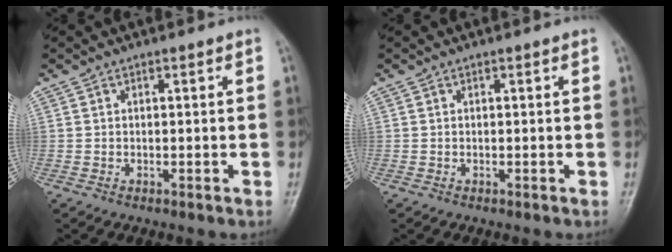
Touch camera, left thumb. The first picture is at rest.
{"total": 0.0}